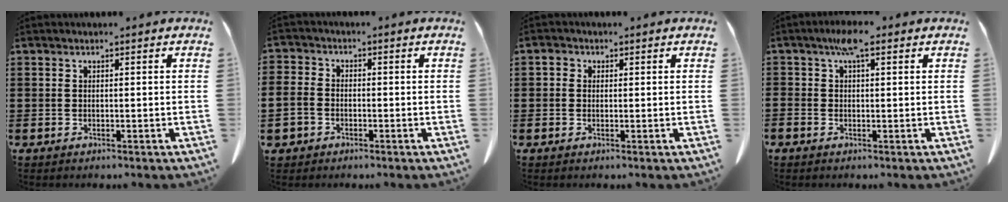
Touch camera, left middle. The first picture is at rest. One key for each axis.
{"total": 2.9, "fx": -1.3, "fy": 2.3, "fz": 1.1, "tx": -0.042, "ty": 0.000, "tz": -0.032}
{"total": 1.1, "fx": 0.2, "fy": 1.0, "fz": 0.5, "tx": -0.013, "ty": 0.005, "tz": 0.004}
{"total": 3.6, "fx": 0.8, "fy": 1.4, "fz": 3.2, "tx": -0.060, "ty": 0.006, "tz": 0.010}